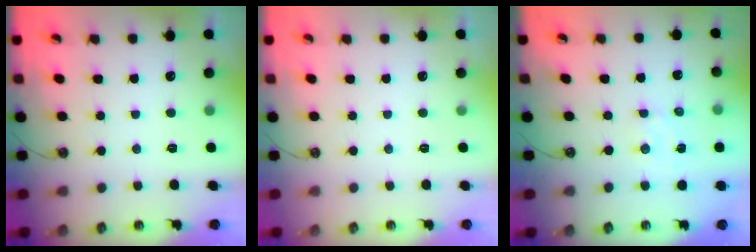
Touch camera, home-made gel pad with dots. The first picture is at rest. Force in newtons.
{"total": 0.0}
{"total": 1.5, "press": 1.5, "slide": 0.3}